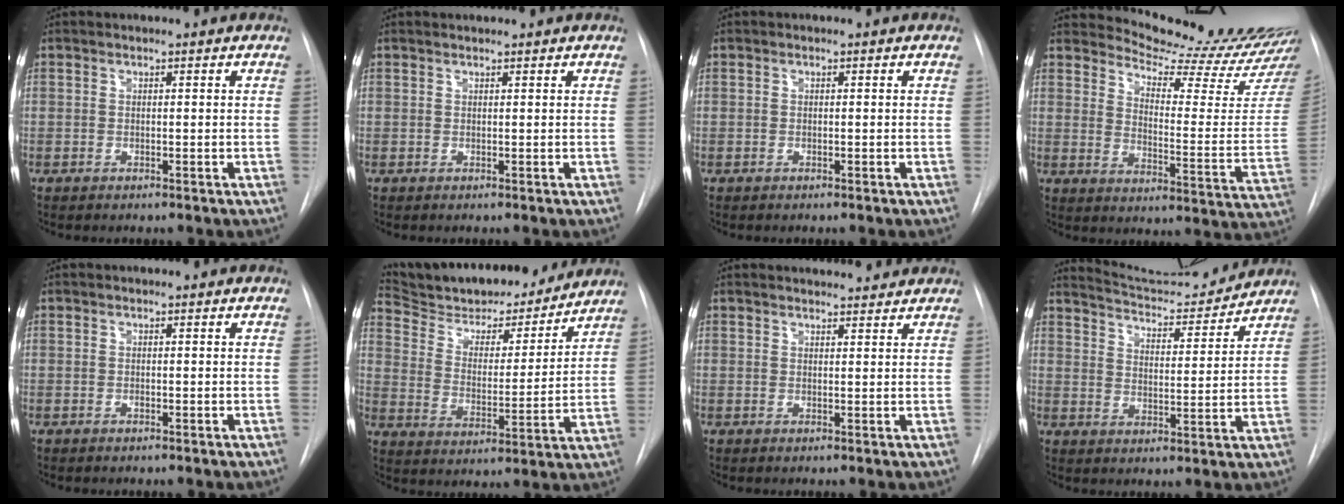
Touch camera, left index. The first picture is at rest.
{"total": 1.5, "force": [1.5, -0.1, 0.3], "torque": [-0.005, 0.017, 0.027]}
{"total": 0.0}
{"total": 18.9, "force": [18.4, -1.4, 4.1], "torque": [-0.071, -0.141, 0.232]}
{"total": 0.0}
{"total": 20.2, "force": [18.5, 4.6, 6.6], "torque": [-0.106, -0.003, 0.281]}
{"total": 6.6, "force": [6.4, 1.1, 1.4], "torque": [-0.016, 0.014, 0.073]}
{"total": 12.5, "force": [12.3, 0.9, 2.3], "torque": [-0.039, -0.004, 0.182]}